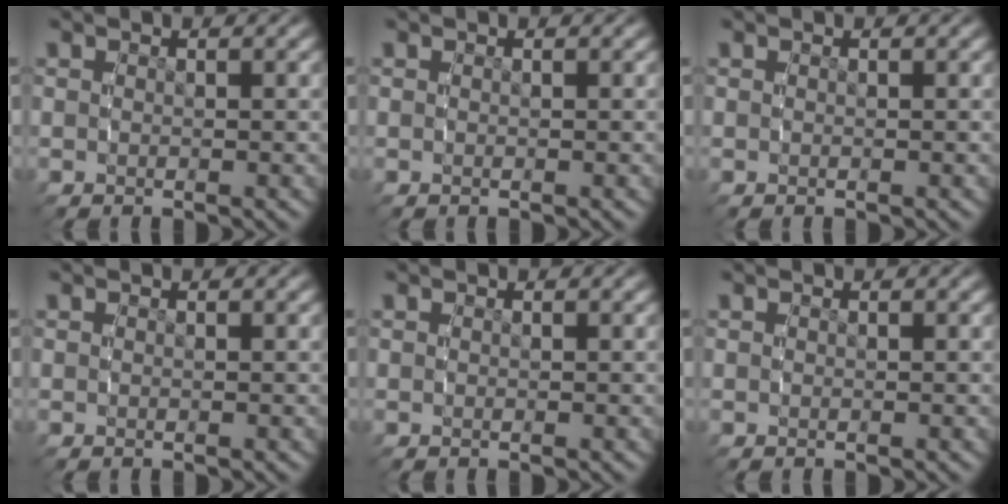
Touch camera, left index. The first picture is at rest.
{"total": 0.0}
{"total": 0.0}
{"total": 0.0}
{"total": 0.0}
{"total": 0.0}